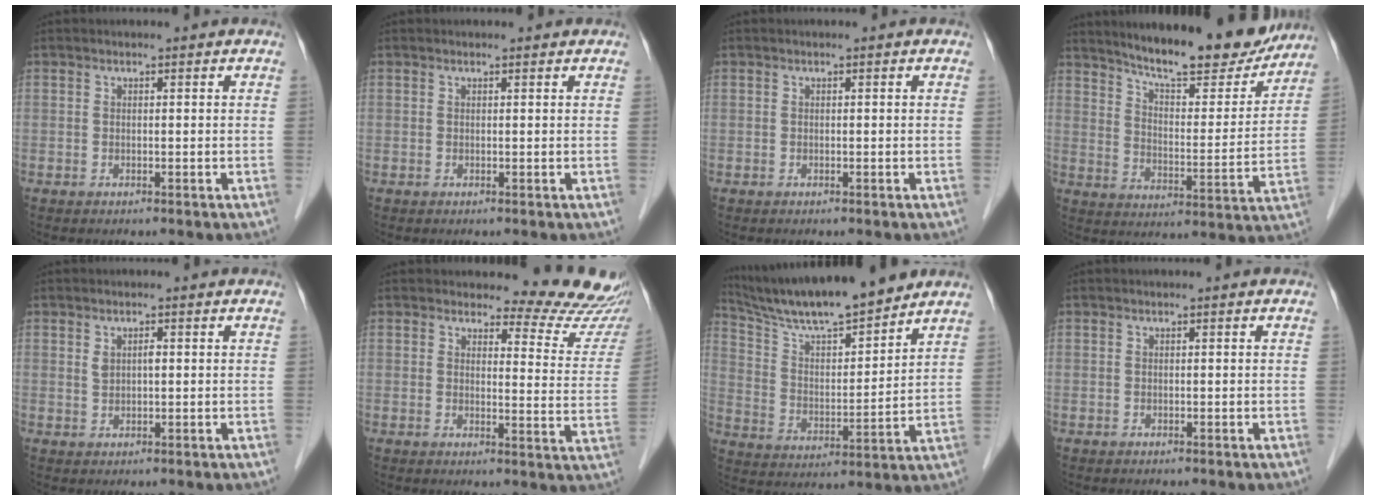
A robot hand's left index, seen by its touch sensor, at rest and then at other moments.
{"total": 0.7, "force": [0.7, 0.1, 0.0], "torque": [-0.007, 0.003, 0.009]}
{"total": 0.0}
{"total": 18.6, "force": [16.3, 3.3, 8.4], "torque": [-0.122, -0.022, 0.232]}
{"total": 1.7, "force": [0.6, 0.8, 1.4], "torque": [-0.027, 0.005, 0.013]}
{"total": 11.8, "force": [11.2, 3.2, 1.9], "torque": [0.005, -0.062, 0.096]}
{"total": 15.8, "force": [14.2, 1.0, 6.9], "torque": [-0.129, 0.004, 0.249]}
{"total": 0.0}